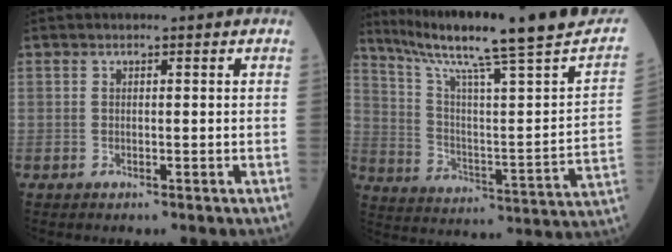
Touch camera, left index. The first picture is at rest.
{"total": 23.3, "force": [18.9, -1.3, 13.6], "torque": [-0.215, -0.058, 0.265]}